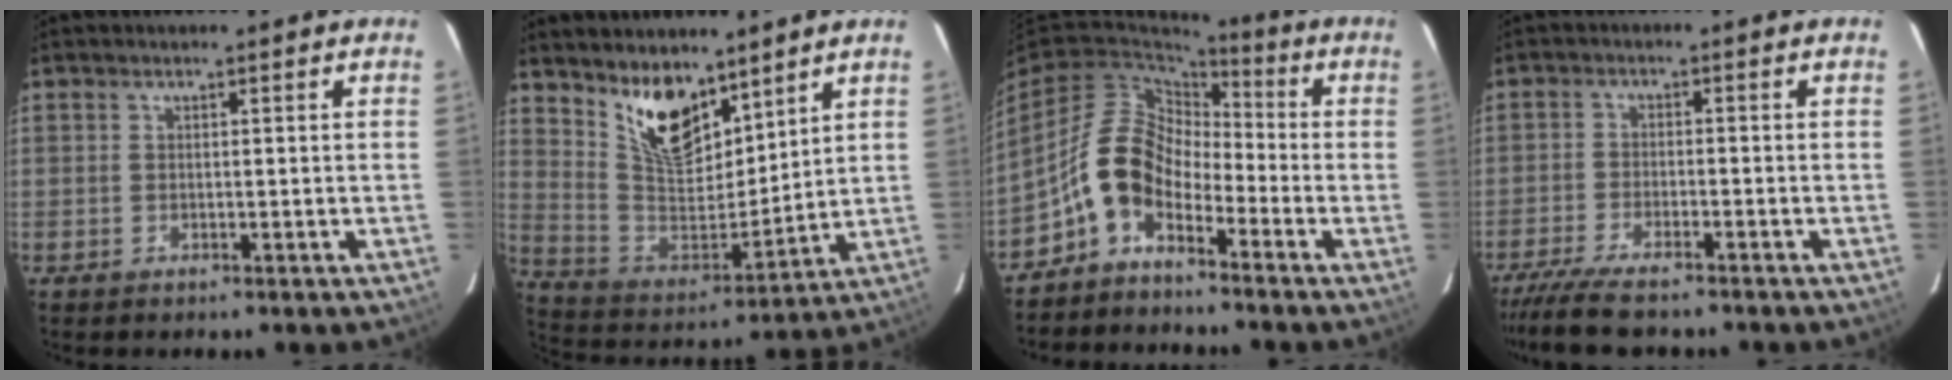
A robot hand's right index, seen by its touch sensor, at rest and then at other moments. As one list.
[{"total": 13.8, "force": [9.6, 6.3, 7.7], "torque": [-0.147, -0.007, 0.190]}, {"total": 9.6, "force": [-5.0, 5.8, 5.7], "torque": [-0.110, 0.020, -0.110]}, {"total": 9.7, "force": [-8.3, 1.6, 4.6], "torque": [-0.115, -0.031, -0.148]}]